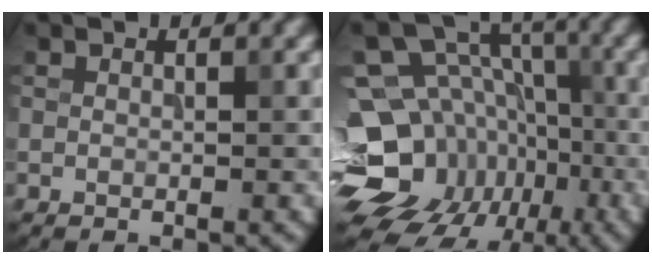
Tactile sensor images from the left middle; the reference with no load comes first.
{"total": 15.0, "force": [-5.8, 12.5, 6.0], "torque": [-0.124, -0.010, -0.087]}